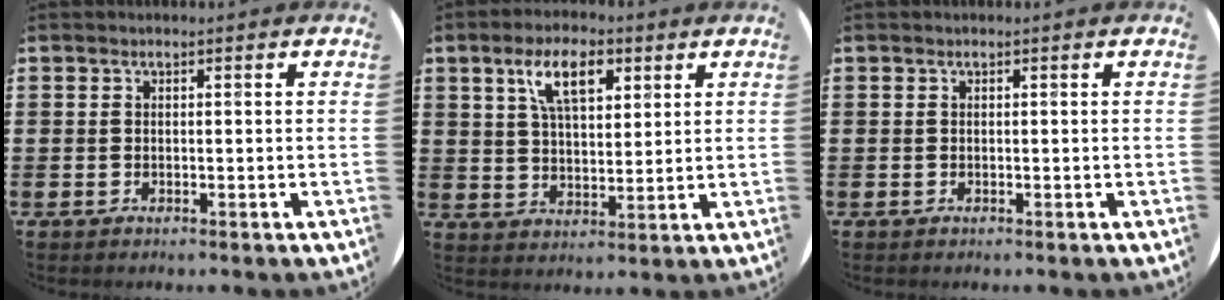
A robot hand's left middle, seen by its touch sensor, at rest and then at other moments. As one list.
[{"total": 8.0, "force": [4.2, 3.6, 5.9], "torque": [-0.113, 0.009, 0.070]}, {"total": 0.0}]